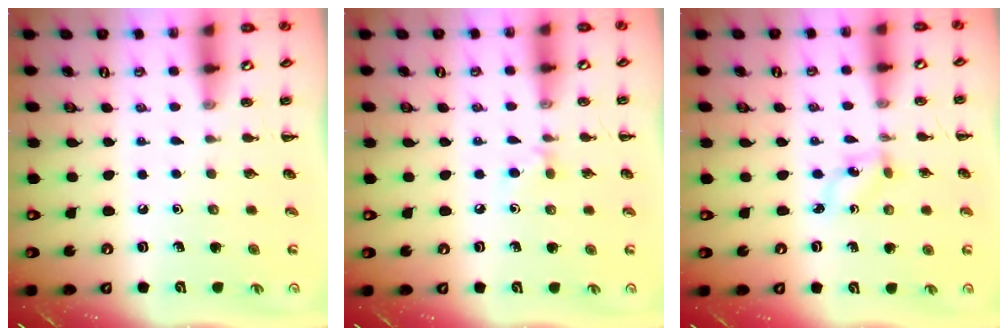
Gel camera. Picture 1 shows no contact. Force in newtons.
{"total": 5.1, "press": 4.9, "slide": 1.4}
{"total": 1.9, "press": 1.8, "slide": 0.7}